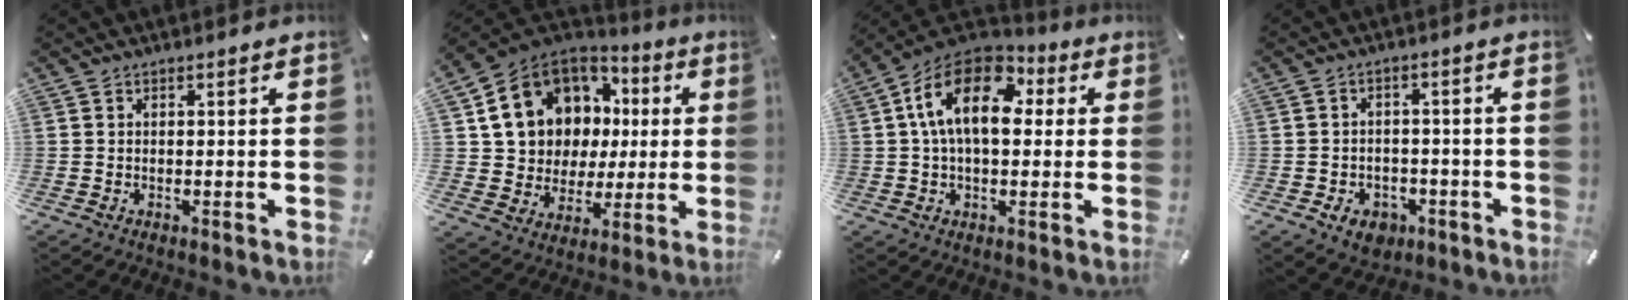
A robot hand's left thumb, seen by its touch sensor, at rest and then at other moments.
{"total": 16.2, "force": [5.4, 13.9, 6.5], "torque": [-0.127, -0.030, 0.123]}
{"total": 15.5, "force": [3.7, 9.5, 11.7], "torque": [-0.227, 0.001, 0.061]}
{"total": 6.1, "force": [-2.8, 4.7, 2.8], "torque": [-0.045, 0.013, -0.049]}